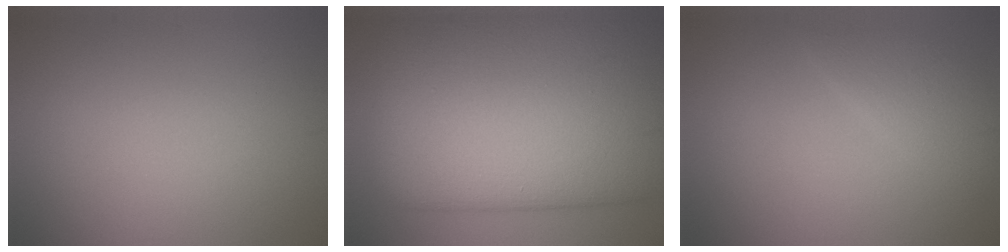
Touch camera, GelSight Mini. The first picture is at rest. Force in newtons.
{"total": 16.9, "press": 16.9, "slide": 0.9}
{"total": 2.3, "press": 2.3, "slide": 0.3}